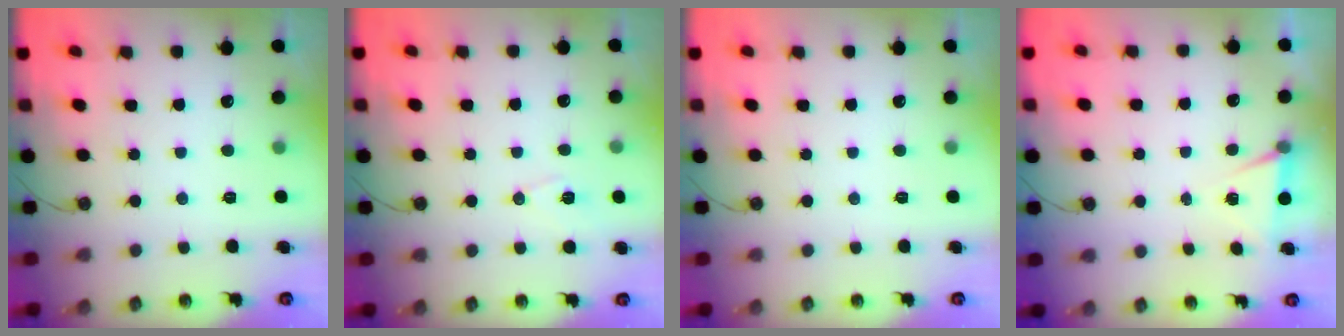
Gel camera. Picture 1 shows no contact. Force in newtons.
{"total": 8.1, "press": 7.3, "slide": 3.4}
{"total": 0.0}
{"total": 4.7, "press": 1.3, "slide": 4.5}